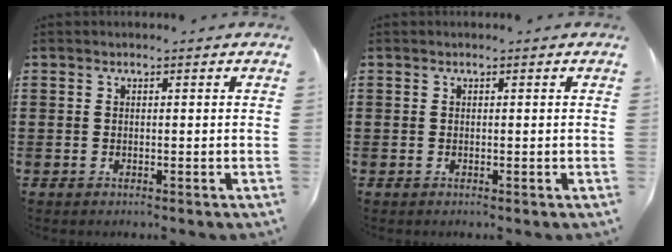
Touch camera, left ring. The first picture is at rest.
{"total": 0.0}